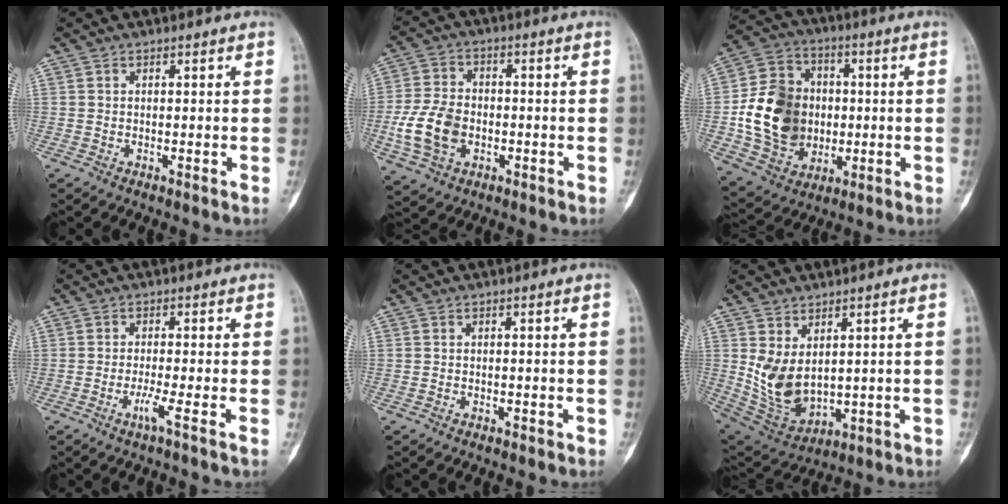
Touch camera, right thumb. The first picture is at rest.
{"total": 11.3, "force": [-2.8, 8.0, 7.5], "torque": [-0.136, 0.013, -0.051]}
{"total": 18.9, "force": [-1.2, 15.1, 11.3], "torque": [-0.172, 0.016, -0.012]}
{"total": 2.9, "force": [-1.5, -0.6, 2.4], "torque": [-0.054, -0.006, -0.038]}
{"total": 0.6, "force": [-0.4, 0.3, 0.1], "torque": [-0.001, 0.003, -0.008]}
{"total": 10.8, "force": [1.5, 7.0, 8.0], "torque": [-0.131, -0.017, 0.059]}